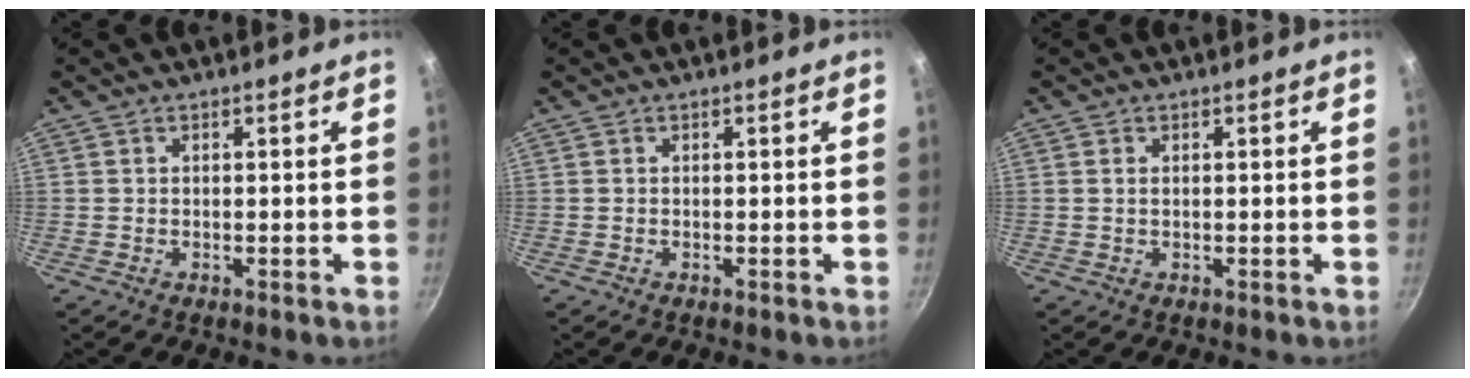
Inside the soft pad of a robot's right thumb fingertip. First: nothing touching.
{"total": 0.0}
{"total": 0.7, "force": [0.2, 0.4, 0.6], "torque": [-0.011, 0.001, 0.003]}